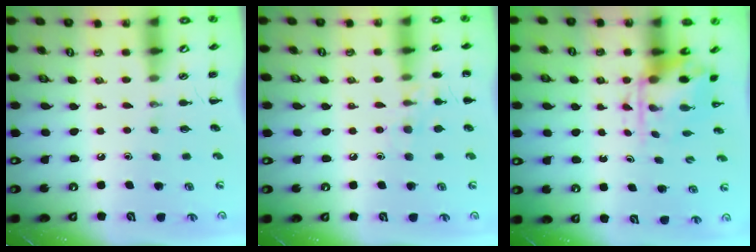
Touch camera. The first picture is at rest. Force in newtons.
{"total": 8.6, "press": 8.3, "slide": 2.1}
{"total": 3.8, "press": 3.7, "slide": 0.9}